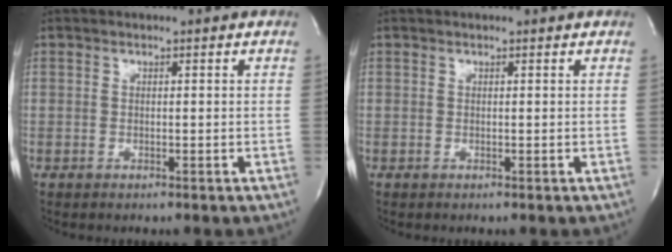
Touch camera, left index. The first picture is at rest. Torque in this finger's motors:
{"motor_torque": [0.11, 0.01, 0.03, 0.02]}